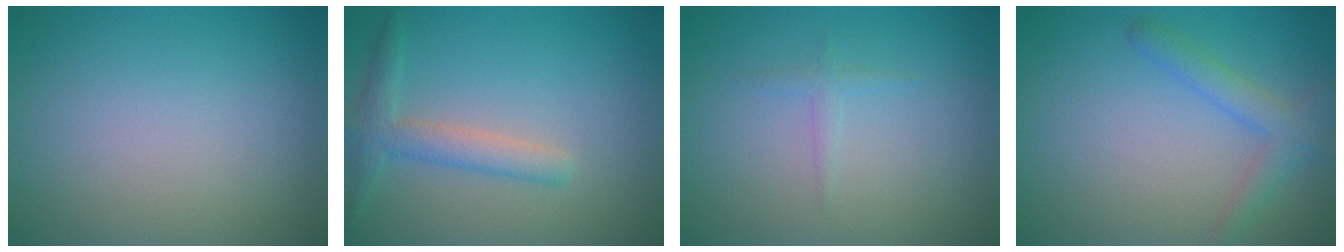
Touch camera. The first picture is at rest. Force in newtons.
{"total": 2.8, "press": 2.8, "slide": 0.1}
{"total": 0.9, "press": 0.9, "slide": 0.0}
{"total": 2.5, "press": 2.5, "slide": 0.2}